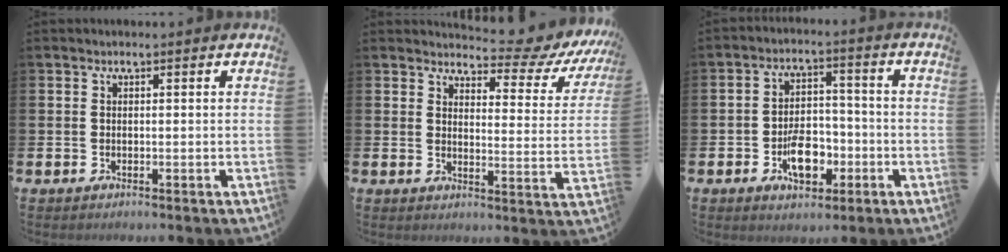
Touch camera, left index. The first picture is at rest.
{"total": 5.0, "force": [4.5, 1.6, 1.7], "torque": [-0.037, -0.039, 0.069]}
{"total": 6.4, "force": [-2.4, 4.0, 4.5], "torque": [-0.069, 0.011, -0.043]}